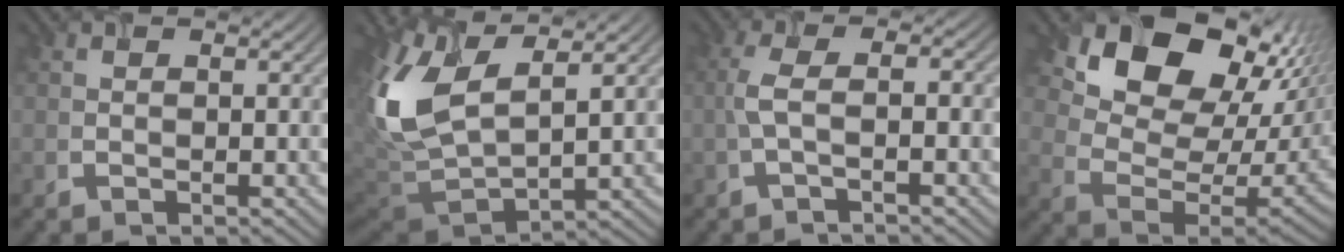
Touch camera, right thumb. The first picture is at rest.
{"total": 12.2, "force": [4.8, 5.5, 9.8], "torque": [-0.261, 0.004, 0.106]}
{"total": 2.8, "force": [-1.2, 0.6, 2.5], "torque": [-0.058, 0.006, -0.023]}
{"total": 17.2, "force": [10.1, 10.3, 9.4], "torque": [-0.186, 0.012, 0.185]}